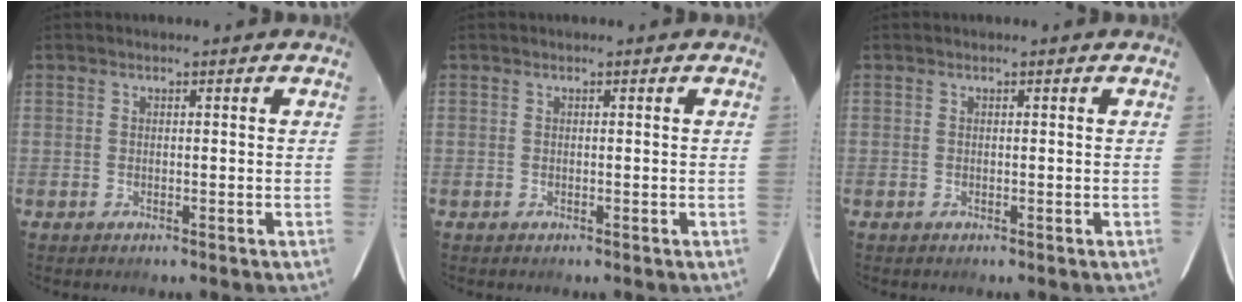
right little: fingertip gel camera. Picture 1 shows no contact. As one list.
[{"total": 0.0}, {"total": 0.0}]